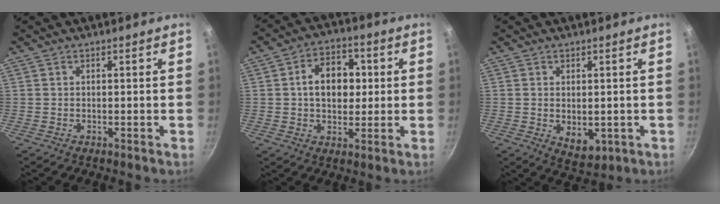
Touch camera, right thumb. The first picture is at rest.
{"total": 10.4, "force": [1.2, 7.5, 7.0], "torque": [-0.073, 0.012, 0.011]}
{"total": 5.5, "force": [-0.7, 3.5, 4.2], "torque": [-0.055, -0.010, 0.003]}